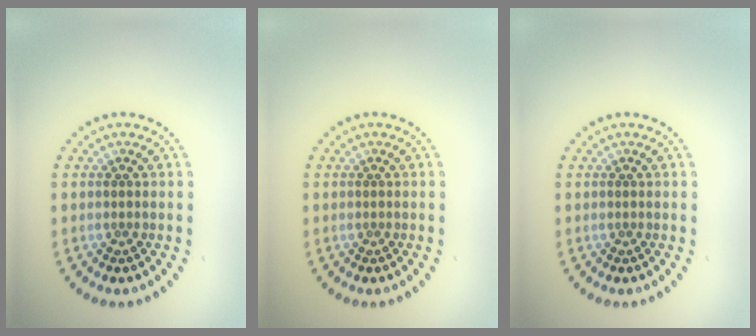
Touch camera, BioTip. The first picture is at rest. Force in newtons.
{"total": 0.0}
{"total": 0.0}